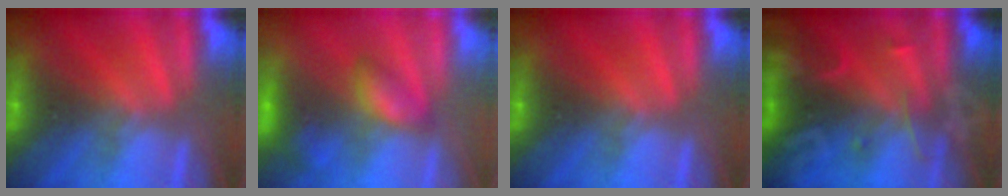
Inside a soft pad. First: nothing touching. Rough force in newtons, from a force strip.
{"total": 2.8}
{"total": 0.0}
{"total": 2.5}